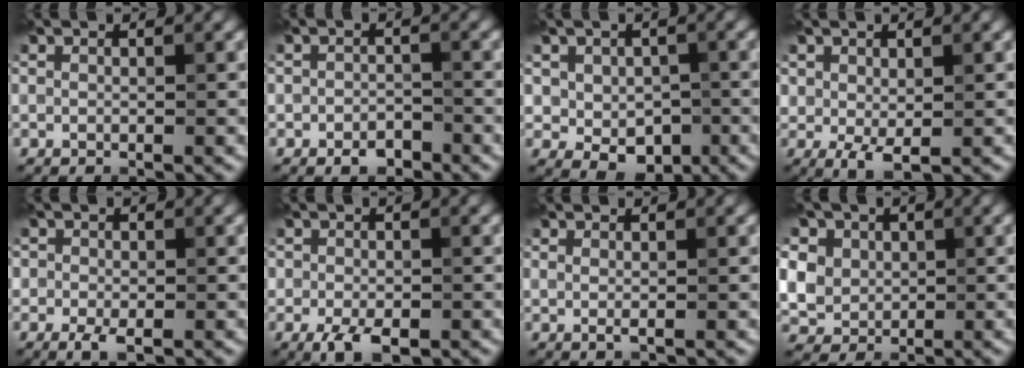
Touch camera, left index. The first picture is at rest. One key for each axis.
{"total": 2.0, "fx": -1.4, "fy": 1.1, "fz": 1.0, "tx": -0.012, "ty": 0.002, "tz": -0.026}
{"total": 4.3, "fx": -0.3, "fy": 3.3, "fz": 2.7, "tx": -0.049, "ty": -0.012, "tz": 0.001}
{"total": 2.3, "fx": 0.2, "fy": 1.5, "fz": 1.8, "tx": -0.034, "ty": -0.005, "tz": 0.008}
{"total": 2.5, "fx": -1.0, "fy": 1.7, "fz": 1.6, "tx": -0.031, "ty": -0.008, "tz": -0.021}
{"total": 3.9, "fx": -1.8, "fy": 2.2, "fz": 2.7, "tx": -0.048, "ty": -0.009, "tz": -0.028}
{"total": 0.9, "fx": 0.2, "fy": 0.2, "fz": 0.8, "tx": -0.015, "ty": -0.004, "tz": 0.004}
{"total": 10.2, "fx": 3.9, "fy": 8.2, "fz": 4.6, "tx": -0.109, "ty": 0.029, "tz": 0.049}